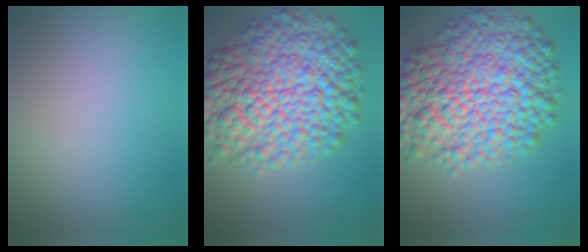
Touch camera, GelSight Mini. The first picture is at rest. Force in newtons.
{"total": 11.5, "press": 11.5, "slide": 0.2}
{"total": 11.5, "press": 11.5, "slide": 0.2}